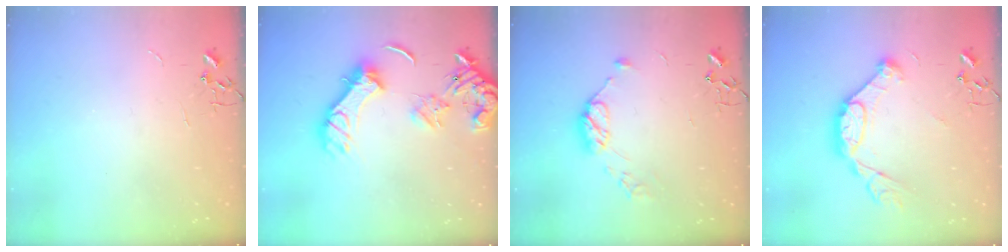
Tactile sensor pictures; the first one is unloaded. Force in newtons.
{"total": 15.8, "press": 15.6, "slide": 2.2}
{"total": 9.5, "press": 9.5, "slide": 0.5}
{"total": 15.0, "press": 15.0, "slide": 0.9}